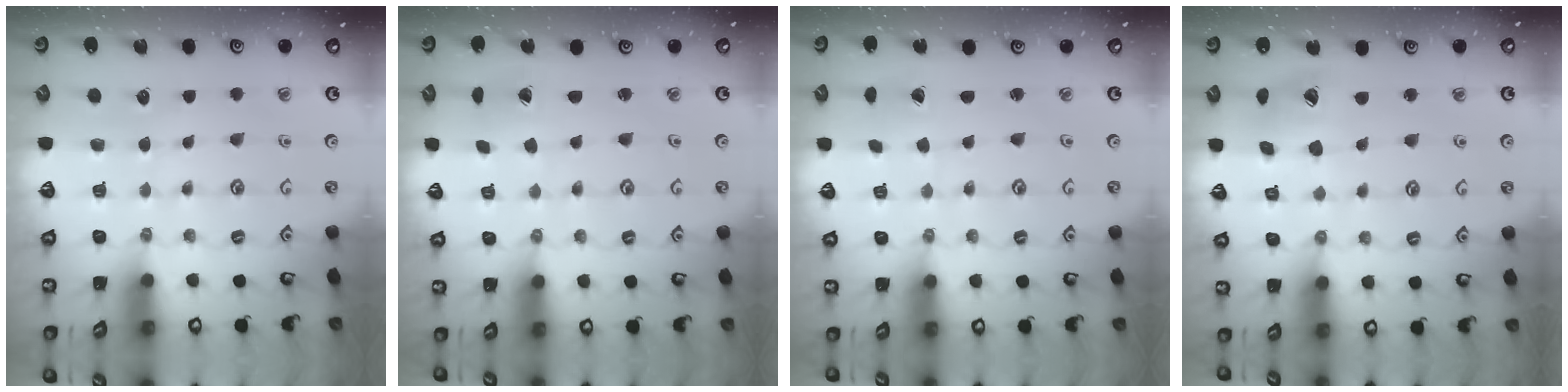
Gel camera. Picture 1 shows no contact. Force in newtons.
{"total": 1.7, "press": 1.7, "slide": 0.1}
{"total": 0.0}
{"total": 13.7, "press": 13.6, "slide": 1.9}